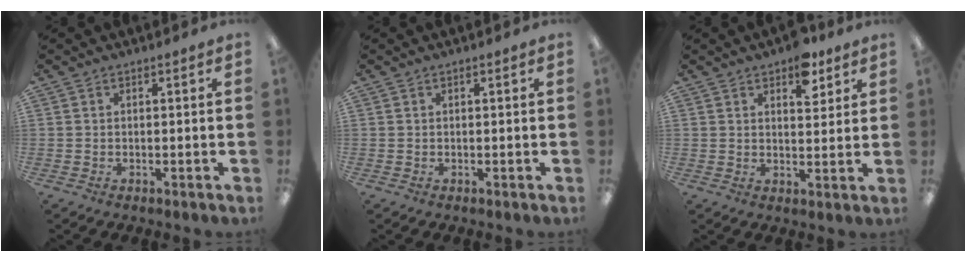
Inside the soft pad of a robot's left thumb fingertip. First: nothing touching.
{"total": 0.0}
{"total": 7.8, "force": [5.2, 3.9, 4.3], "torque": [-0.040, -0.027, 0.085]}